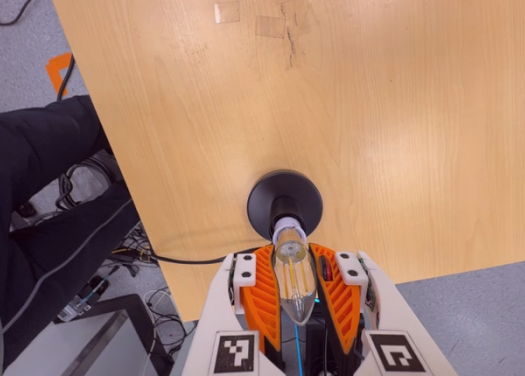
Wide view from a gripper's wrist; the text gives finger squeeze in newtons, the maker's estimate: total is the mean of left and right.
{"total": 19.7, "left": 19.4, "right": 20.1}